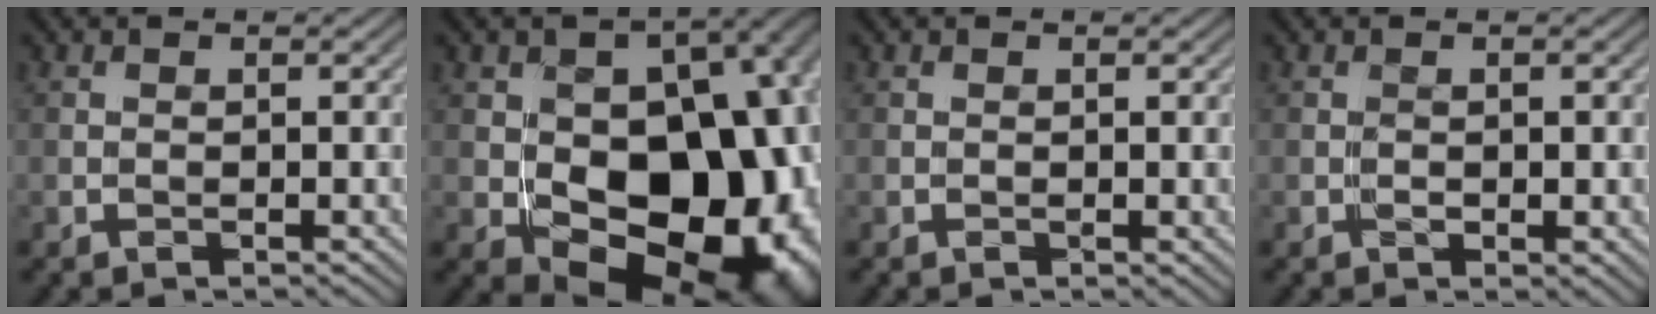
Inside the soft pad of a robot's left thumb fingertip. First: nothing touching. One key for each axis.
{"total": 19.8, "fx": -2.5, "fy": 14.0, "fz": 13.7, "tx": -0.135, "ty": -0.030, "tz": -0.025}
{"total": 1.9, "fx": -0.2, "fy": 0.7, "fz": 1.7, "tx": -0.022, "ty": -0.003, "tz": -0.001}
{"total": 1.7, "fx": -0.2, "fy": 1.0, "fz": 1.3, "tx": -0.016, "ty": -0.007, "tz": 0.004}